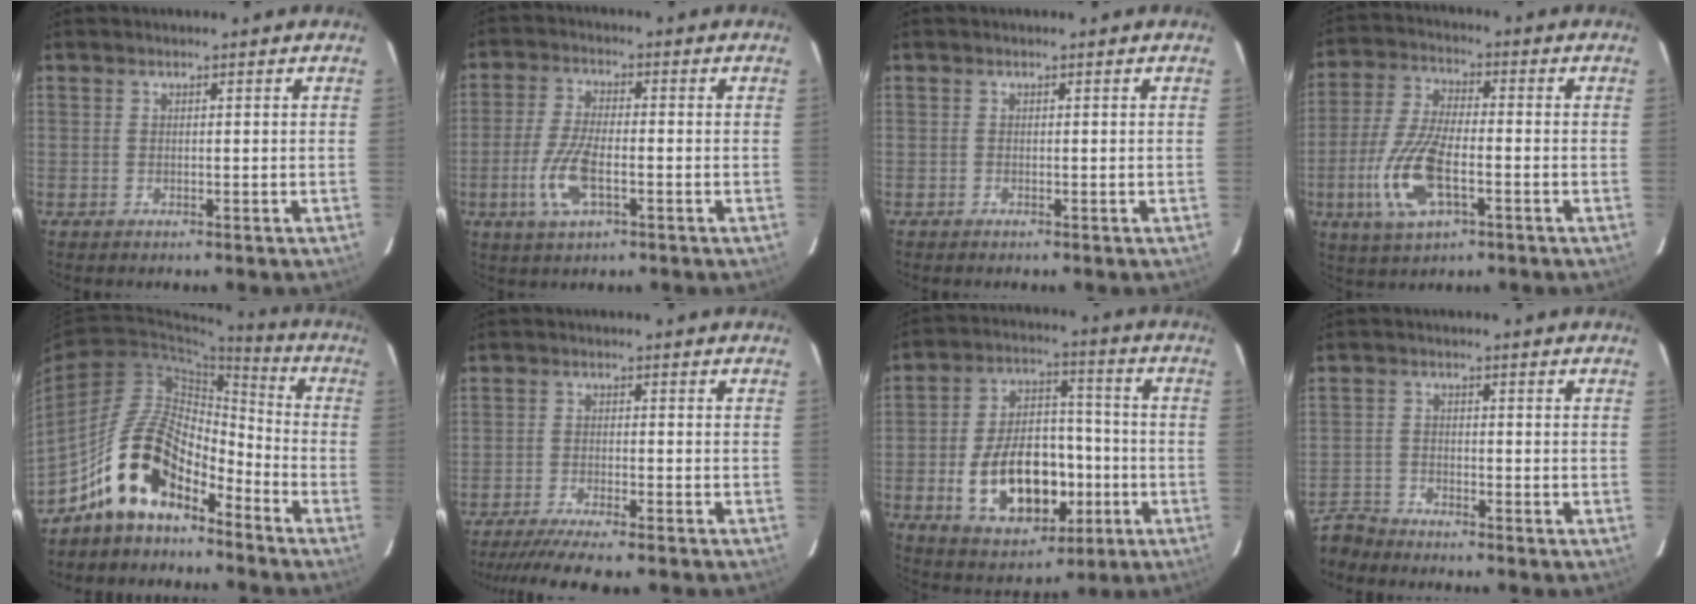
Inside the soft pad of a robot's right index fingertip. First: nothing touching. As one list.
[{"total": 8.6, "force": [-2.9, 3.2, 7.4], "torque": [-0.162, -0.004, -0.058]}, {"total": 0.0}, {"total": 13.1, "force": [-4.3, 5.1, 11.3], "torque": [-0.248, -0.006, -0.083]}, {"total": 13.8, "force": [-9.9, 6.0, 7.6], "torque": [-0.144, 0.027, -0.187]}, {"total": 9.6, "force": [-8.2, 0.4, 4.9], "torque": [-0.109, -0.022, -0.135]}, {"total": 17.7, "force": [-4.9, 10.7, 13.3], "torque": [-0.258, 0.017, -0.059]}, {"total": 5.3, "force": [-5.1, 1.3, 0.5], "torque": [-0.025, 0.000, -0.107]}]